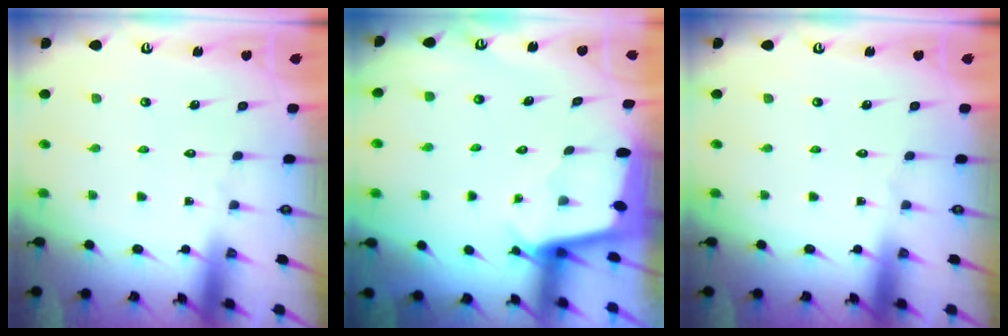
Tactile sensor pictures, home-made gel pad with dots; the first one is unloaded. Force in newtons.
{"total": 2.5, "press": 2.5, "slide": 0.1}
{"total": 0.0}